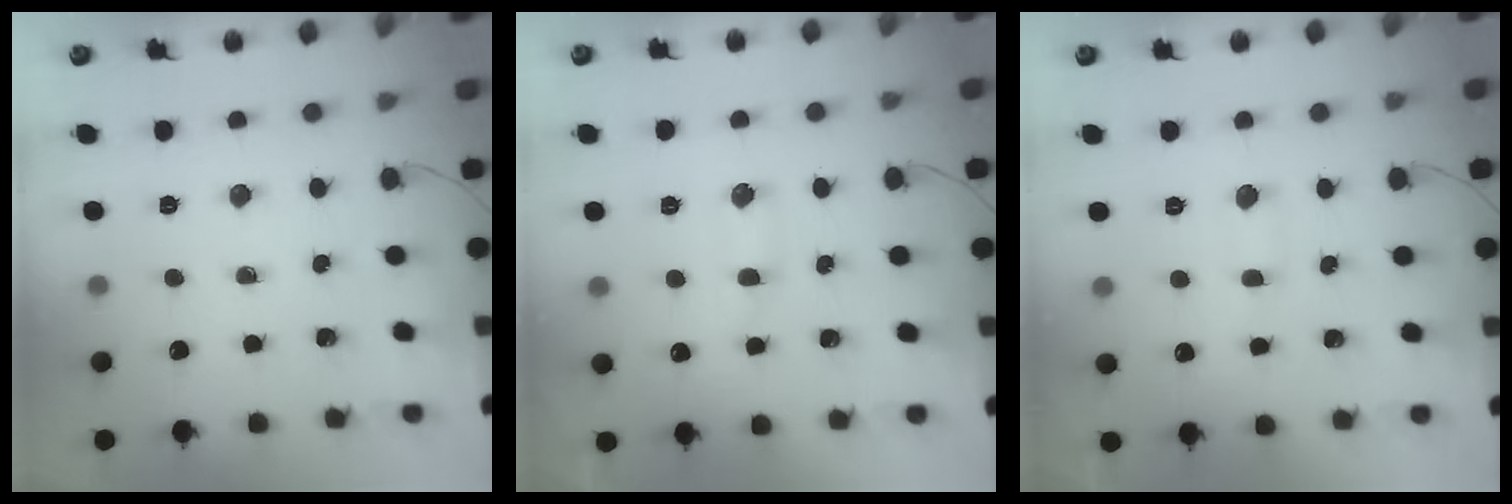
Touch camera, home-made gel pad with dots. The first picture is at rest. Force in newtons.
{"total": 10.3, "press": 10.2, "slide": 1.1}
{"total": 7.8, "press": 7.7, "slide": 1.2}